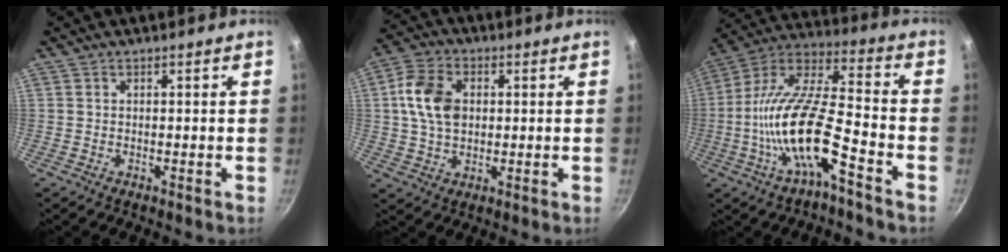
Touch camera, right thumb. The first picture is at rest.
{"total": 10.6, "force": [1.5, 7.4, 7.4], "torque": [-0.127, 0.012, 0.019]}
{"total": 17.6, "force": [-6.8, 5.3, 15.4], "torque": [-0.288, 0.050, -0.142]}